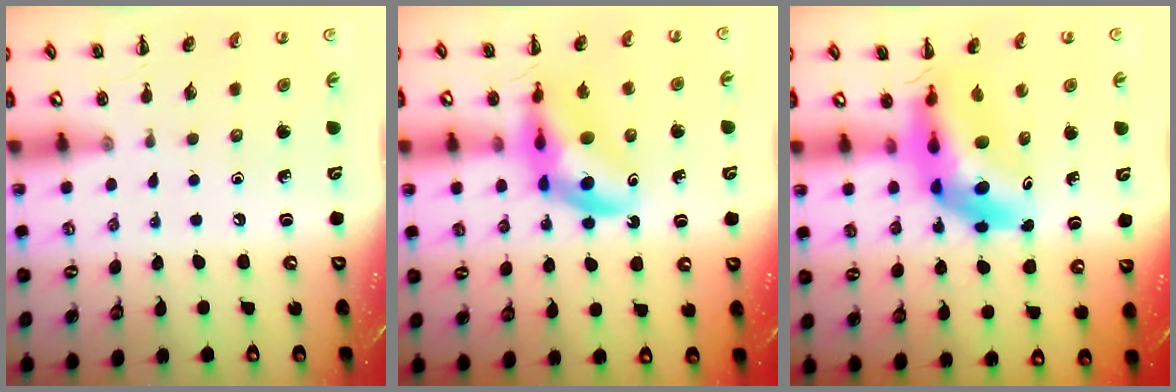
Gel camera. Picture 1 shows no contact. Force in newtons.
{"total": 12.6, "press": 12.2, "slide": 3.2}
{"total": 12.2, "press": 11.6, "slide": 3.7}